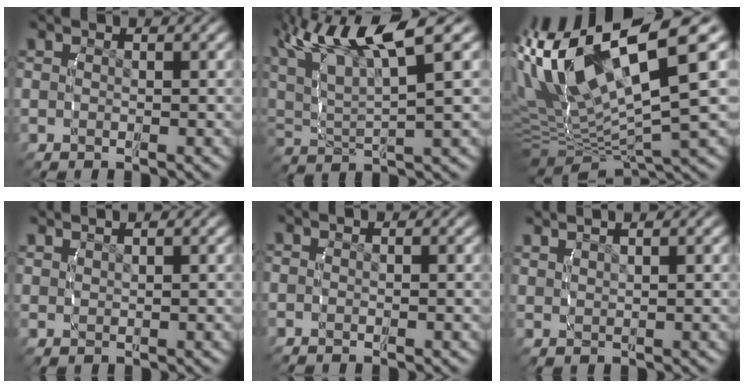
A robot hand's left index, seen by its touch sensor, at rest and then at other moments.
{"total": 8.3, "force": [5.2, 3.4, 5.6], "torque": [-0.115, 0.006, 0.087]}
{"total": 13.3, "force": [2.7, 7.7, 10.5], "torque": [-0.211, -0.024, 0.062]}
{"total": 1.8, "force": [1.5, -0.9, -0.1], "torque": [0.007, 0.005, 0.036]}
{"total": 0.0}
{"total": 2.7, "force": [2.5, -0.3, 1.1], "torque": [-0.007, 0.011, 0.050]}